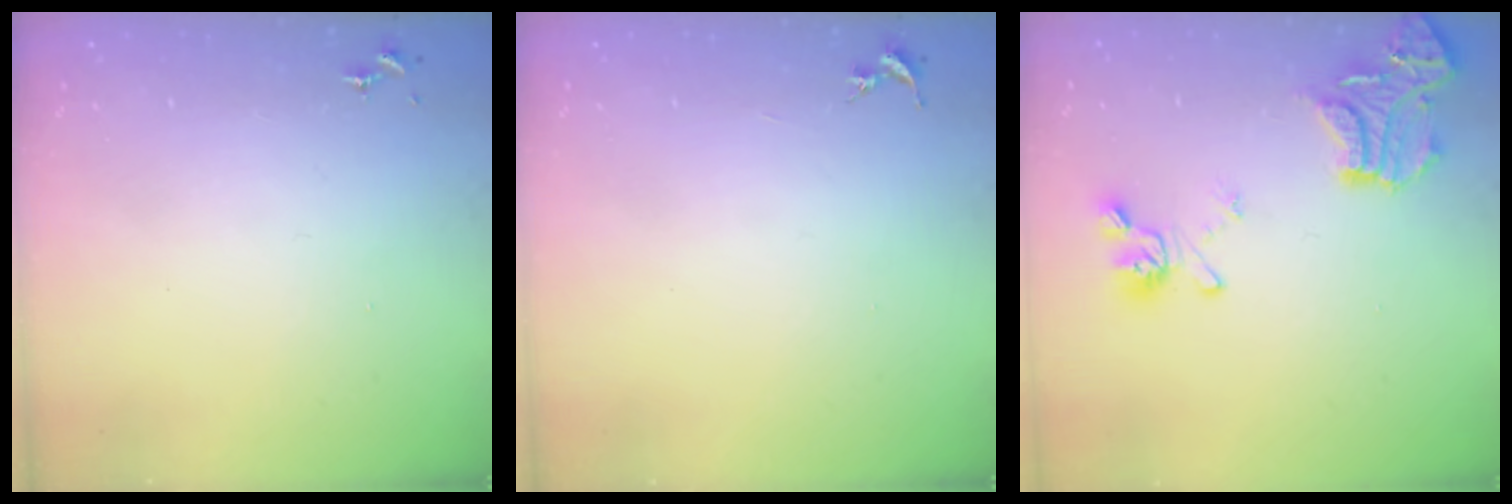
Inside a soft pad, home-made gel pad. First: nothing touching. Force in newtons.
{"total": 0.0}
{"total": 17.7, "press": 17.7, "slide": 1.6}